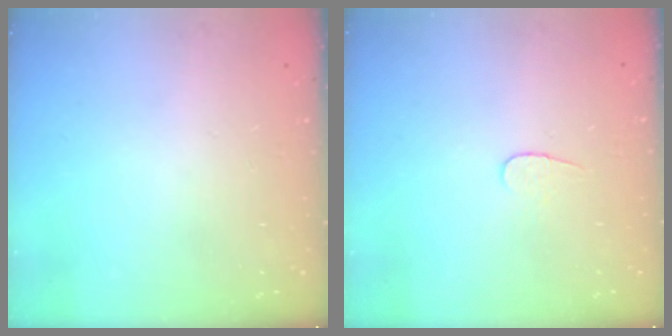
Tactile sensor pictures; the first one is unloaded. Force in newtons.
{"total": 4.8, "press": 4.8, "slide": 0.5}